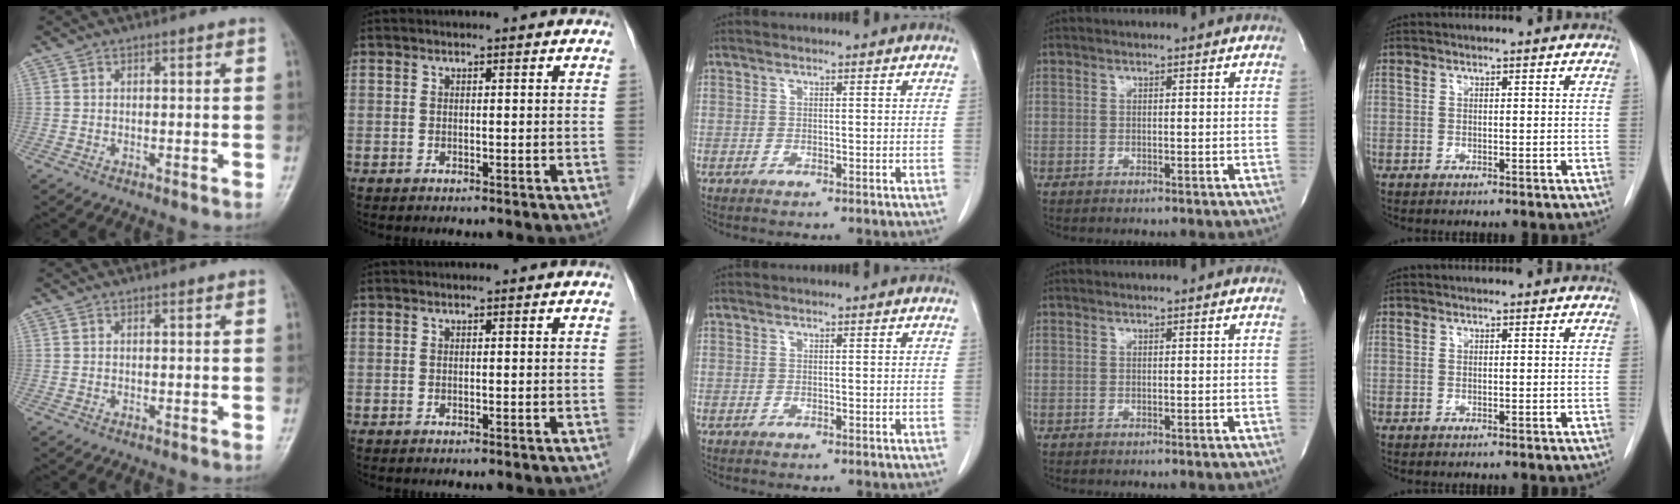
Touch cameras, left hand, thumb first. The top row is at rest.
{}